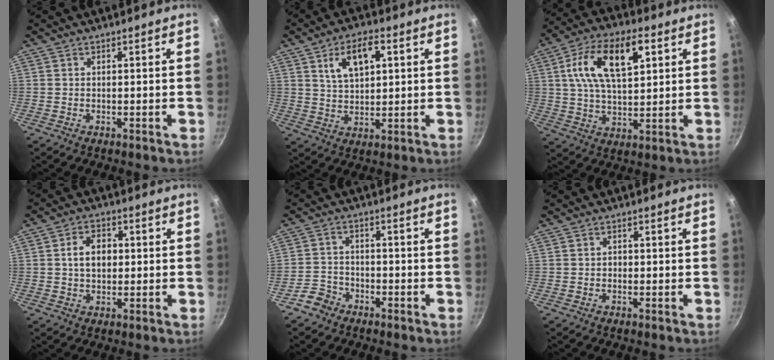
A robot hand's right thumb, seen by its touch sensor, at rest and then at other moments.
{"total": 9.3, "force": [3.4, 4.9, 7.2], "torque": [-0.108, -0.002, 0.064]}
{"total": 16.2, "force": [5.2, 8.1, 13.0], "torque": [-0.215, 0.002, 0.086]}
{"total": 6.3, "force": [0.6, 4.5, 4.3], "torque": [-0.052, 0.011, 0.006]}
{"total": 4.5, "force": [-3.2, 3.1, 0.7], "torque": [-0.008, 0.036, -0.060]}
{"total": 0.7, "force": [-0.2, 0.7, 0.3], "torque": [-0.003, 0.004, -0.004]}